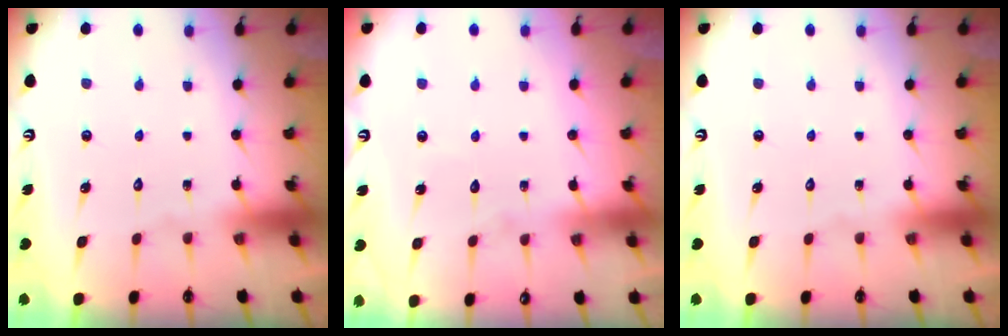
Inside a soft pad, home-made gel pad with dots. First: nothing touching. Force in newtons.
{"total": 4.9, "press": 4.9, "slide": 0.4}
{"total": 0.0}